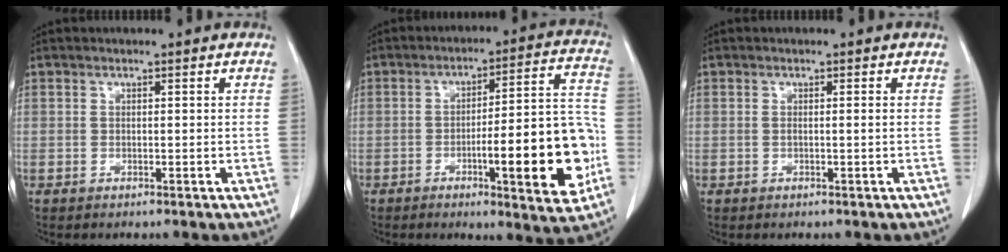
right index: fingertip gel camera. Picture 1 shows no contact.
{"total": 17.1, "force": [-4.7, 2.6, 16.2], "torque": [-0.208, 0.016, -0.060]}
{"total": 0.7, "force": [-0.1, -0.2, 0.7], "torque": [-0.013, -0.001, -0.001]}